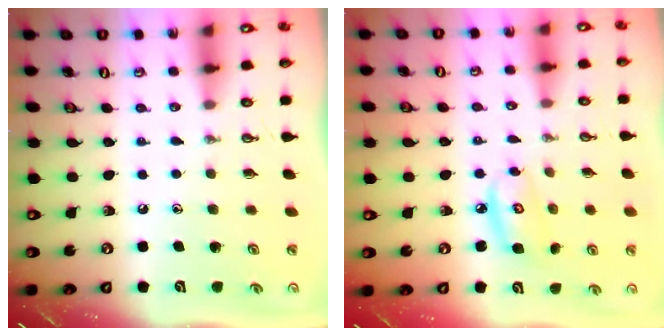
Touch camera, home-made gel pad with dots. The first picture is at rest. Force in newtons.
{"total": 6.1, "press": 6.1, "slide": 0.4}